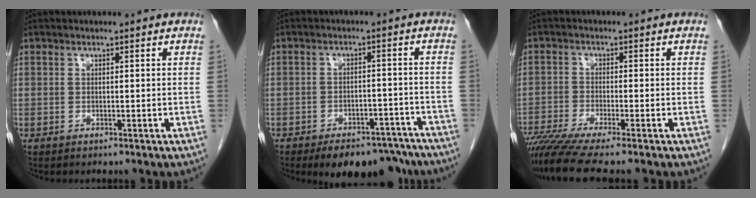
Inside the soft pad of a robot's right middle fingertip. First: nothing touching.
{"total": 12.2, "force": [-10.1, 5.3, 4.4], "torque": [-0.048, 0.011, -0.128]}
{"total": 9.4, "force": [-7.7, -0.5, 5.4], "torque": [-0.093, -0.024, -0.131]}